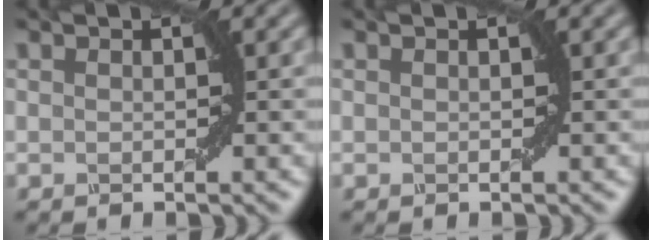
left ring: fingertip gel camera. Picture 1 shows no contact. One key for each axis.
{"total": 0.0}